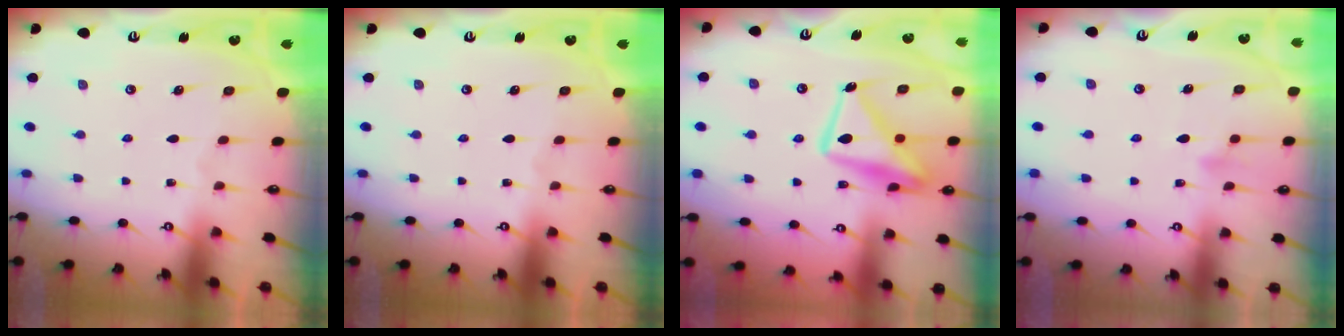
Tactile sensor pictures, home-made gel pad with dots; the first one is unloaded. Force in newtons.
{"total": 0.0}
{"total": 15.0, "press": 14.9, "slide": 1.5}
{"total": 9.5, "press": 9.5, "slide": 0.4}